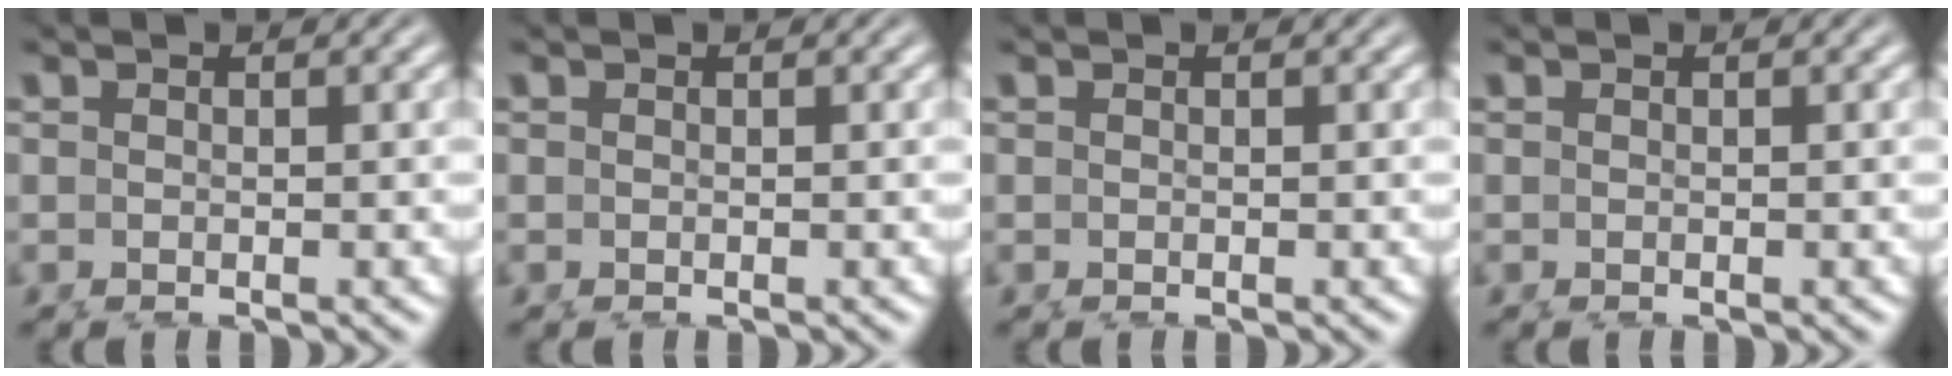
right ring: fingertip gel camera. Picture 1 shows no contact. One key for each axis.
{"total": 0.0}
{"total": 0.0}
{"total": 0.0}